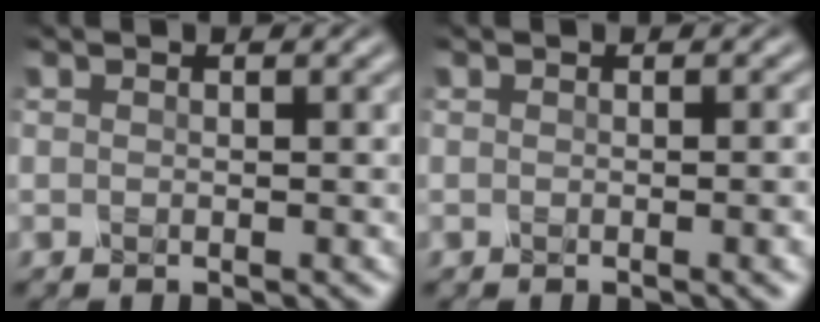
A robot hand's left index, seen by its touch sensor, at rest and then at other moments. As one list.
[{"total": 2.6, "force": [-0.3, 0.8, 2.4], "torque": [-0.020, 0.002, -0.005]}]